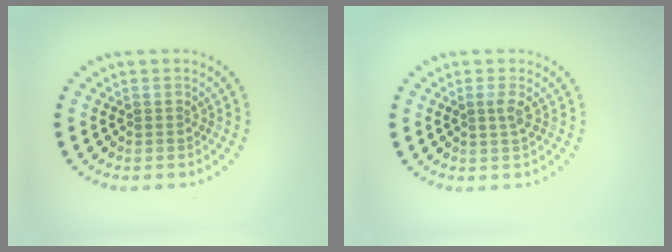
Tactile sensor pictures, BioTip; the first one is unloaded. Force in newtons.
{"total": 1.2, "press": 0.9, "slide": 0.8}